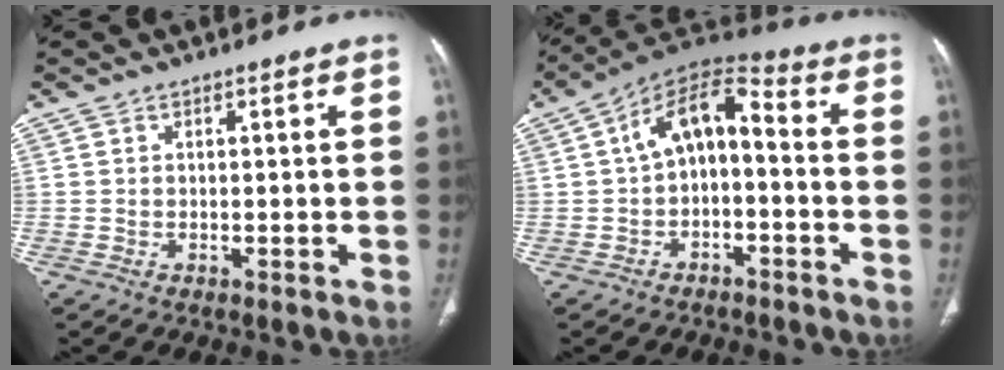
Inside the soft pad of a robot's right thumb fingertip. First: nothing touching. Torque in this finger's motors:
{"motor_torque": [-0.52, -0.14, -0.42, 0.26, 0.03]}